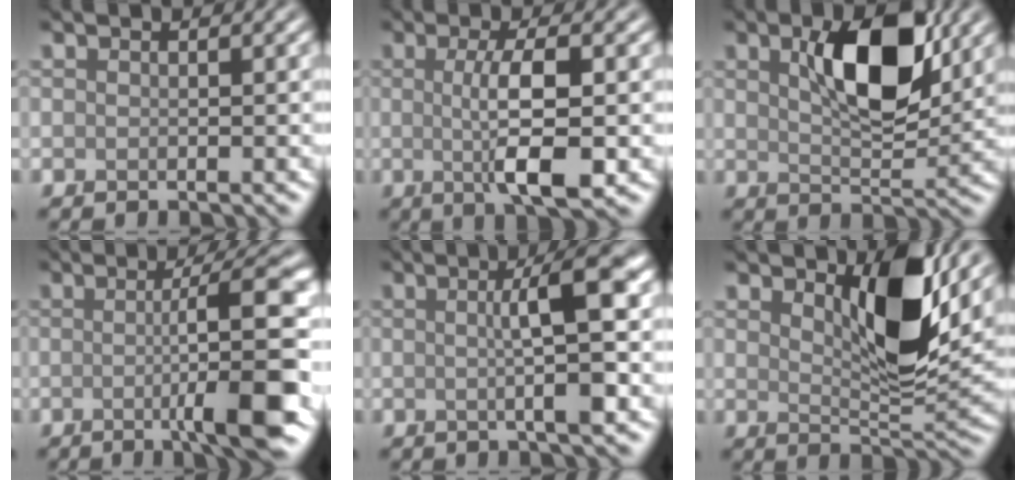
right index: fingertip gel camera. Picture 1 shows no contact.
{"total": 5.8, "force": [-0.3, 1.4, 5.6], "torque": [-0.097, -0.004, -0.004]}
{"total": 7.0, "force": [2.5, 3.1, 5.7], "torque": [-0.099, 0.002, 0.041]}
{"total": 8.3, "force": [-1.0, 1.2, 8.1], "torque": [-0.110, 0.004, -0.020]}
{"total": 5.7, "force": [0.4, 1.0, 5.6], "torque": [-0.077, 0.009, 0.002]}
{"total": 6.9, "force": [2.9, 2.6, 5.7], "torque": [-0.091, -0.007, 0.047]}